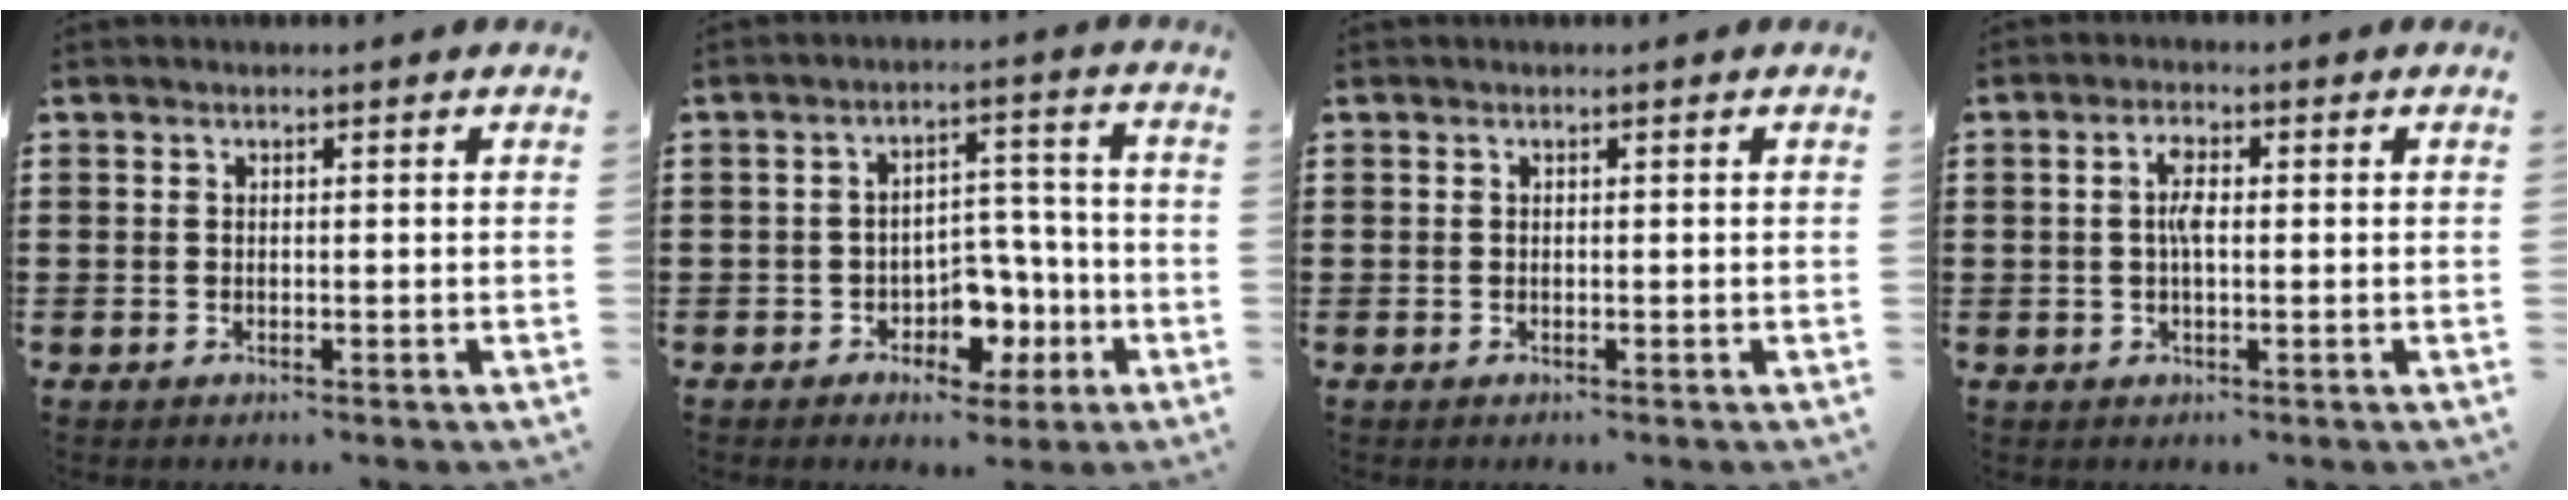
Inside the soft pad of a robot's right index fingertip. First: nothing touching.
{"total": 6.4, "force": [-2.8, 4.7, 3.2], "torque": [-0.049, 0.019, -0.048]}
{"total": 0.0}
{"total": 3.2, "force": [0.2, 1.1, 3.0], "torque": [-0.060, 0.004, 0.001]}